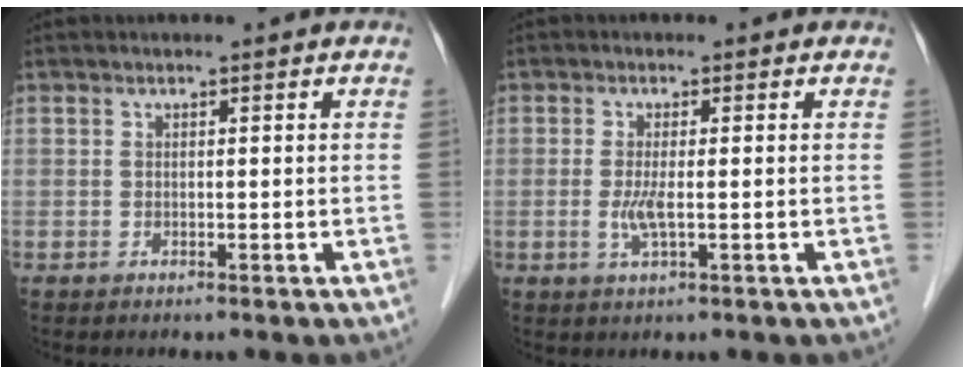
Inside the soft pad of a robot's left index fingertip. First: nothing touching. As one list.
[{"total": 2.7, "force": [-0.4, 0.4, 2.6], "torque": [-0.059, -0.004, -0.007]}]